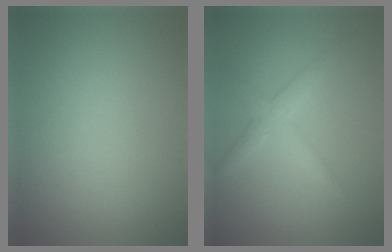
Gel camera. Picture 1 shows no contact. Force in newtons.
{"total": 2.4, "press": 2.4, "slide": 0.1}